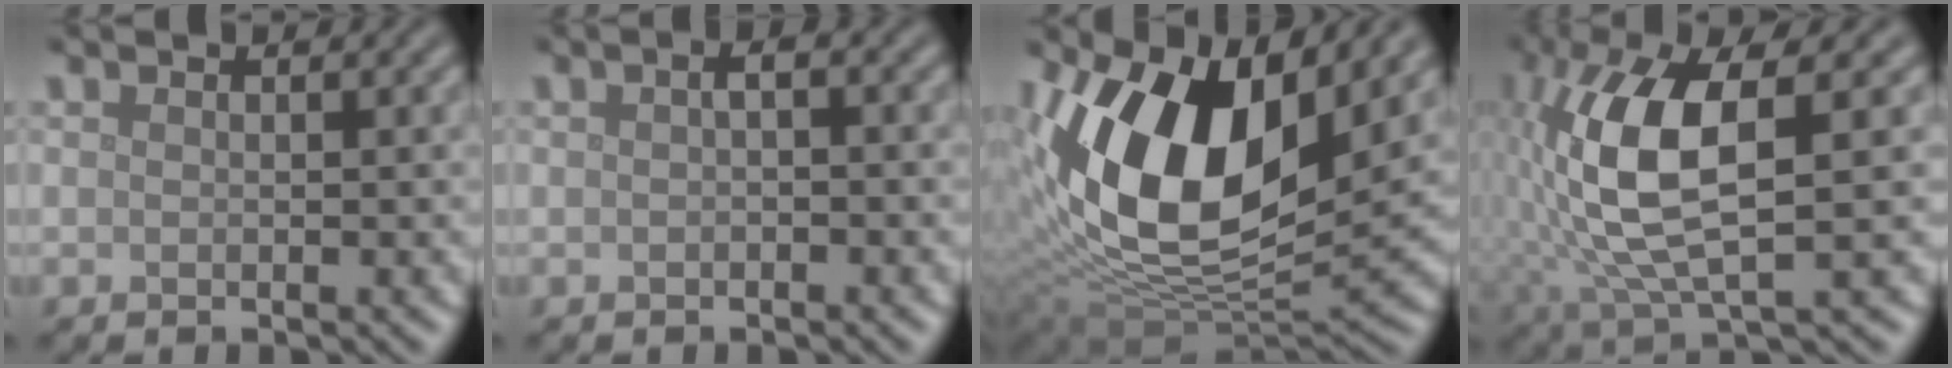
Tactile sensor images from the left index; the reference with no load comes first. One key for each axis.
{"total": 1.1, "fx": 0.1, "fy": 0.3, "fz": 1.0, "tx": -0.020, "ty": 0.000, "tz": -0.001}
{"total": 14.4, "fx": 4.5, "fy": 7.6, "fz": 11.5, "tx": -0.203, "ty": -0.002, "tz": 0.076}
{"total": 9.6, "fx": 1.2, "fy": 3.1, "fz": 9.0, "tx": -0.189, "ty": 0.003, "tz": 0.026}